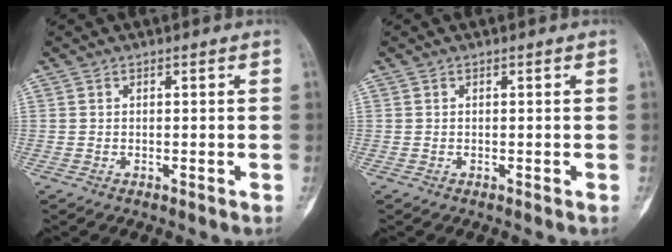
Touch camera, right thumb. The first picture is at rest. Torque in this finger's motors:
{"motor_torque": [0.10, 0.10, 0.08, -0.06, -0.02]}